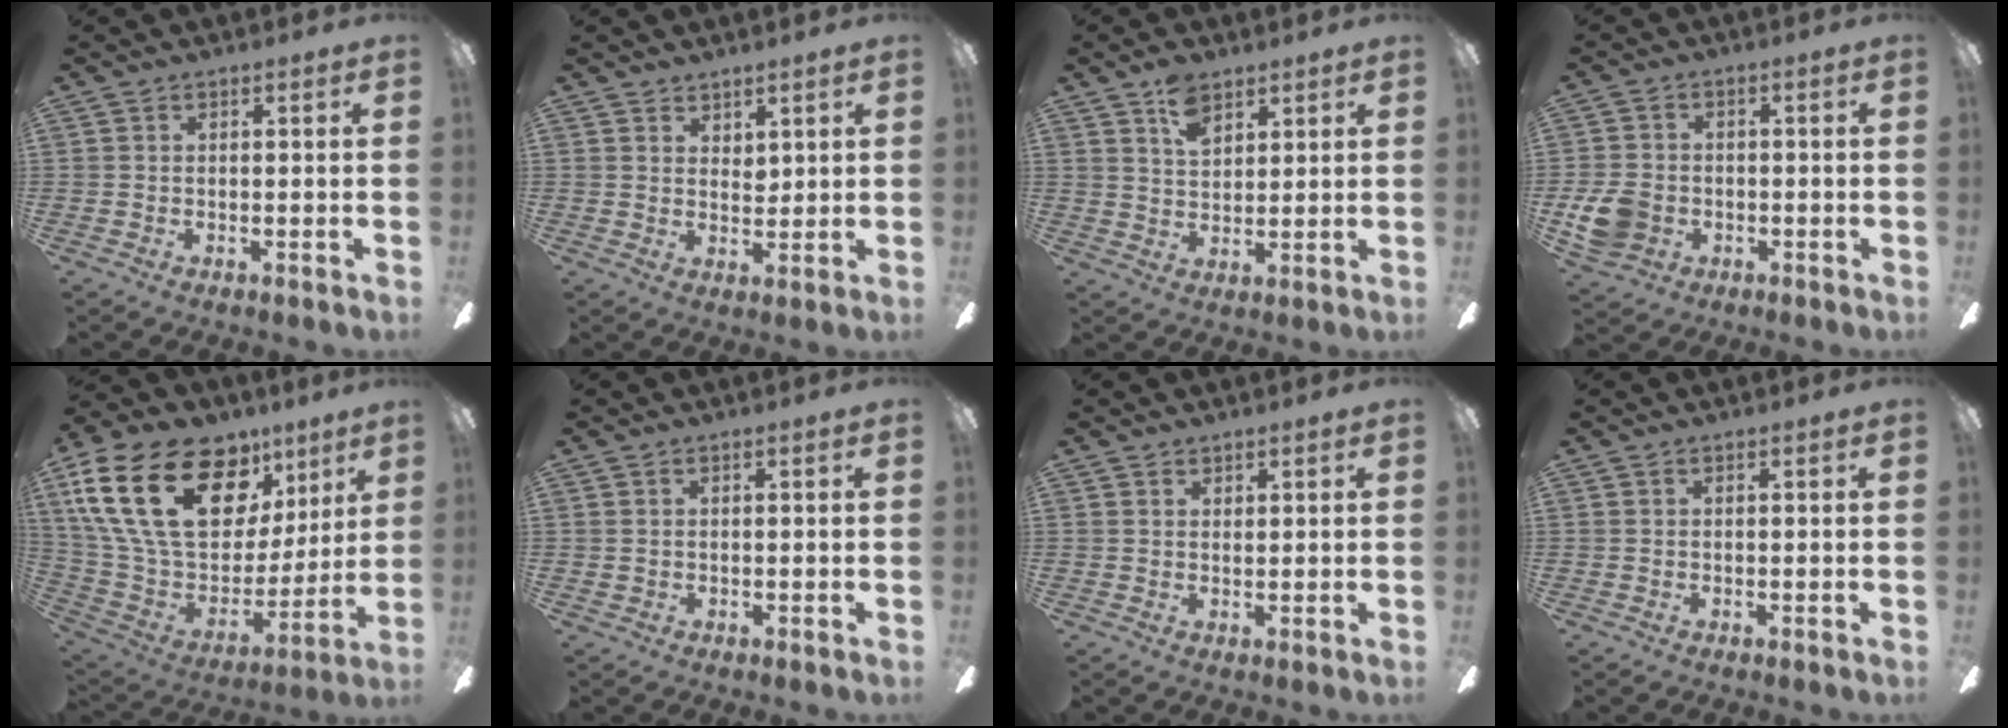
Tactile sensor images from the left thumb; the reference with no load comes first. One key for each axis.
{"total": 3.3, "fx": 2.8, "fy": 1.6, "fz": 0.7, "tx": -0.003, "ty": -0.015, "tz": 0.048}
{"total": 6.8, "fx": 4.5, "fy": 3.8, "fz": 3.4, "tx": -0.057, "ty": -0.011, "tz": 0.080}
{"total": 7.8, "fx": -2.0, "fy": 6.4, "fz": 4.0, "tx": -0.092, "ty": 0.014, "tz": -0.036}
{"total": 29.0, "fx": 12.6, "fy": 17.7, "fz": 19.2, "tx": -0.371, "ty": -0.051, "tz": 0.241}
{"total": 0.5, "fx": 0.2, "fy": 0.5, "fz": 0.1, "tx": -0.004, "ty": 0.004, "tz": 0.003}
{"total": 1.1, "fx": 1.0, "fy": 0.4, "fz": 0.1, "tx": -0.004, "ty": -0.001, "tz": 0.020}
{"total": 0.0}